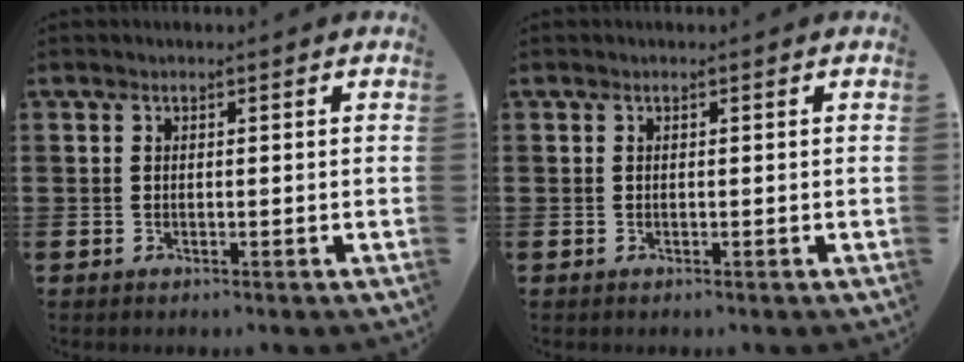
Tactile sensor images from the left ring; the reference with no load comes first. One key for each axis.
{"total": 0.0}